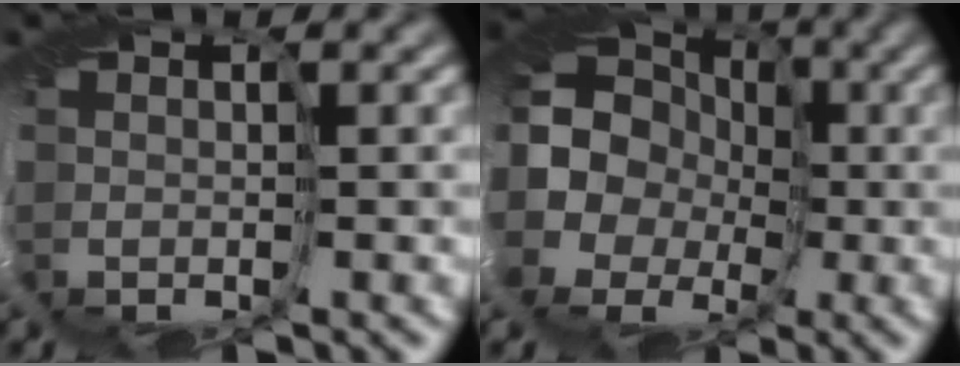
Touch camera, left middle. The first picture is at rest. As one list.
[{"total": 13.8, "force": [-0.4, 12.7, 5.4], "torque": [-0.137, 0.006, -0.059]}]